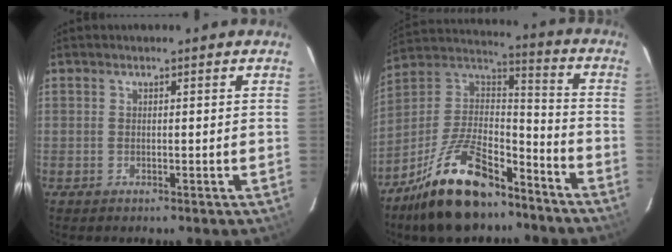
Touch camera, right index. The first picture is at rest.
{"total": 20.7, "force": [-14.1, 8.4, 12.5], "torque": [-0.250, 0.008, -0.241]}